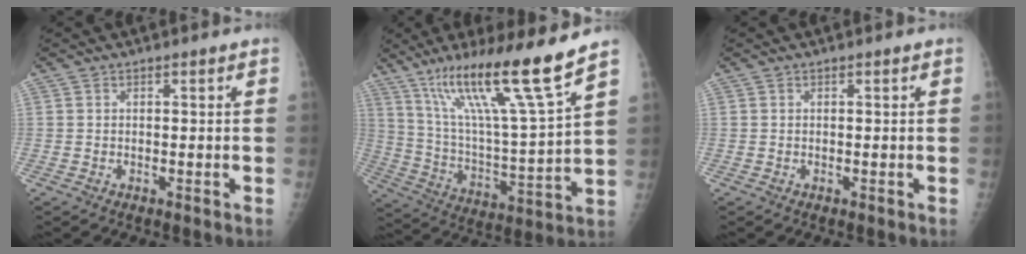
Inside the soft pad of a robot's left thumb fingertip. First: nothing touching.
{"total": 19.7, "force": [13.4, 0.4, 14.5], "torque": [-0.233, -0.066, 0.238]}
{"total": 0.0}